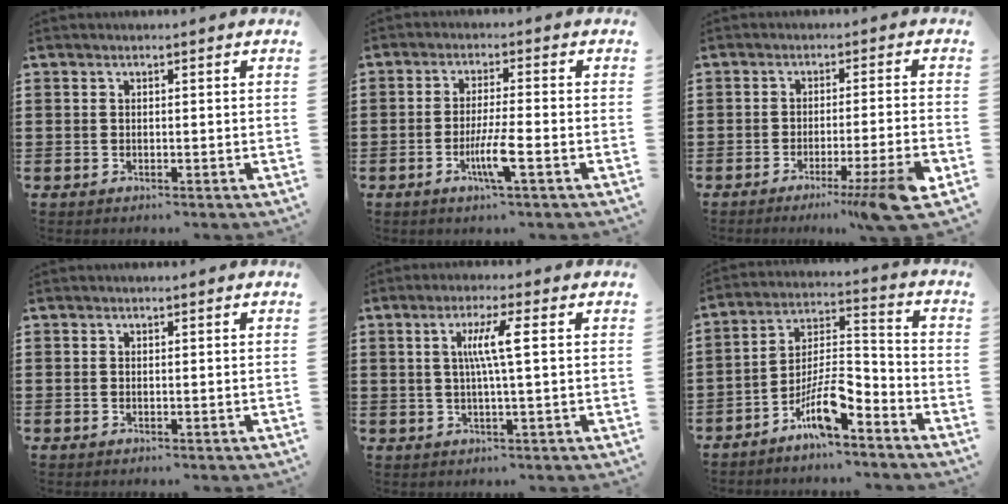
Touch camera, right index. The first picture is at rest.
{"total": 5.5, "force": [-2.2, 0.2, 5.0], "torque": [-0.096, -0.014, -0.042]}
{"total": 7.6, "force": [-4.6, -0.7, 6.0], "torque": [-0.091, -0.015, -0.079]}
{"total": 0.0}
{"total": 5.4, "force": [0.9, 0.0, 5.4], "torque": [-0.104, 0.000, 0.009]}
{"total": 9.0, "force": [-6.4, 2.2, 6.0], "torque": [-0.128, -0.001, -0.124]}